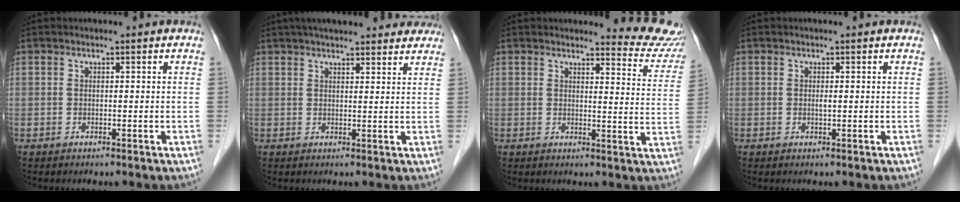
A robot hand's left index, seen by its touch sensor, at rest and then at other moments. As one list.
[{"total": 15.9, "force": [13.9, 3.2, 7.0], "torque": [-0.092, 0.044, 0.178]}, {"total": 9.2, "force": [9.2, 0.8, 0.7], "torque": [0.011, -0.065, 0.077]}, {"total": 0.5, "force": [0.1, 0.0, 0.5], "torque": [-0.013, -0.002, 0.001]}]